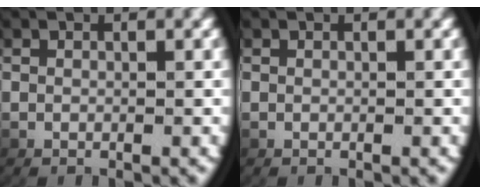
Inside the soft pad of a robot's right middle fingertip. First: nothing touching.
{"total": 0.0}